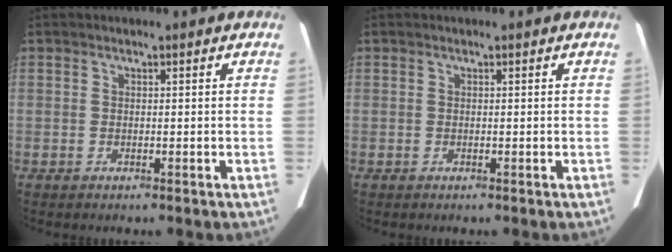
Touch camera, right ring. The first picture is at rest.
{"total": 0.0}